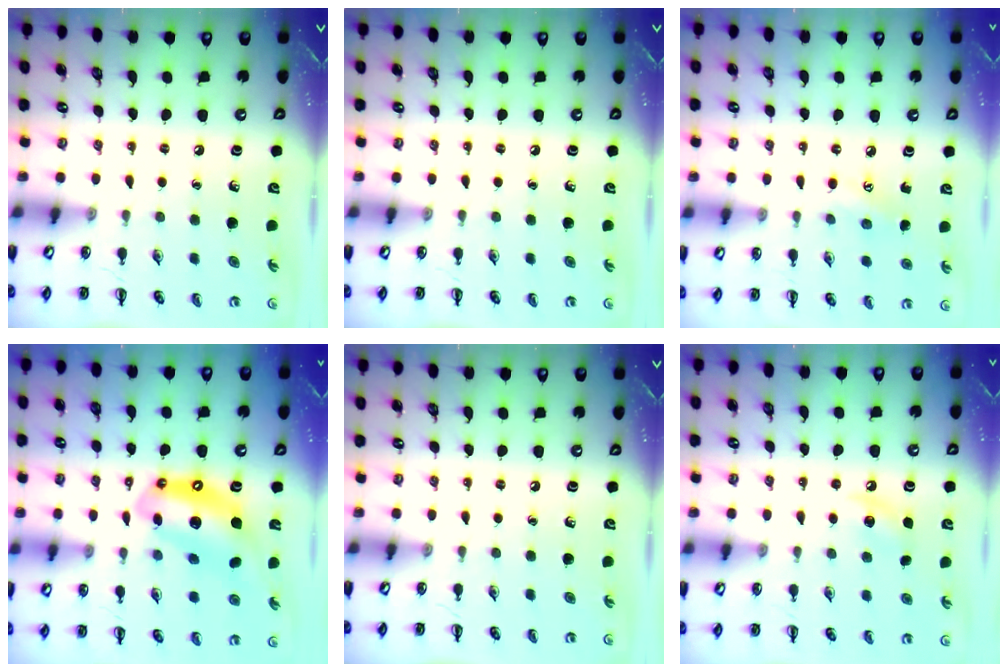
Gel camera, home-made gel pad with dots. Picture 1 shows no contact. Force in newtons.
{"total": 0.0}
{"total": 5.9, "press": 5.8, "slide": 1.4}
{"total": 13.8, "press": 13.4, "slide": 3.3}
{"total": 0.0}
{"total": 5.8, "press": 5.5, "slide": 1.9}